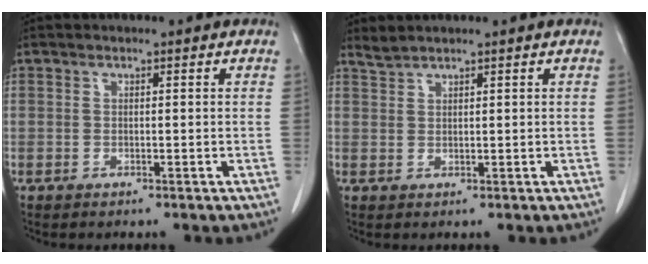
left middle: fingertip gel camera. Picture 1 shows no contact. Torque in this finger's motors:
{"motor_torque": [0.12, -0.31, -0.10, -0.01]}